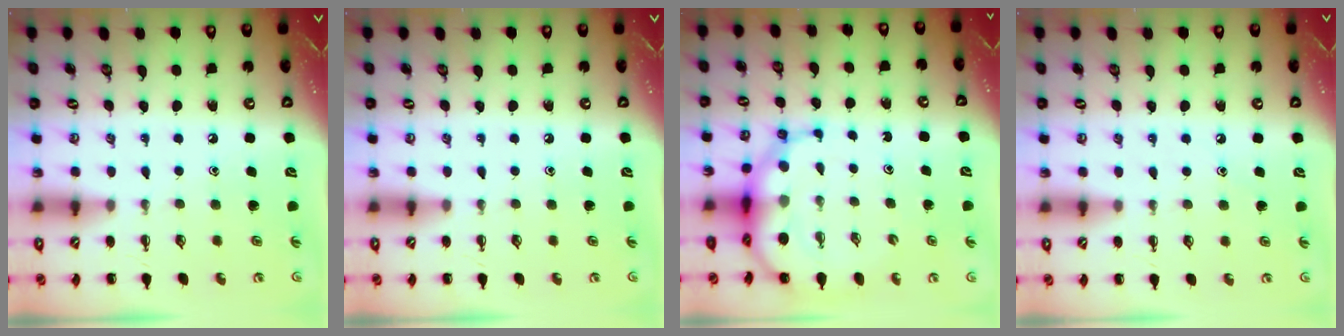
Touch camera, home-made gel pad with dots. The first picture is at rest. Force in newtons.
{"total": 0.0}
{"total": 10.1, "press": 9.5, "slide": 3.2}
{"total": 6.6, "press": 6.3, "slide": 2.0}